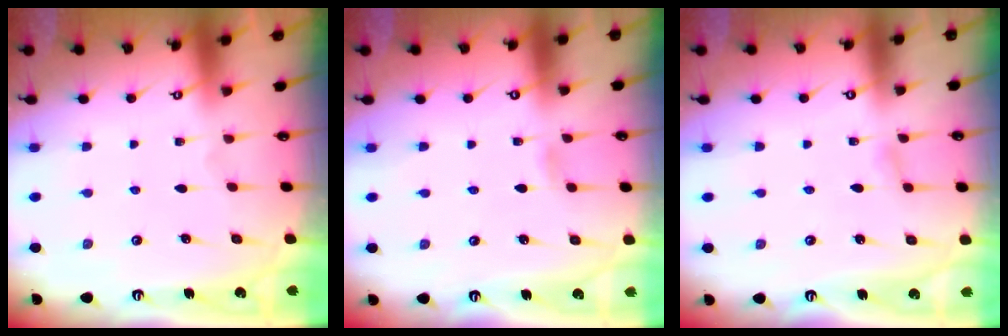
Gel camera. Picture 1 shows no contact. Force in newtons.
{"total": 3.5, "press": 3.5, "slide": 0.4}
{"total": 2.3, "press": 2.3, "slide": 0.3}